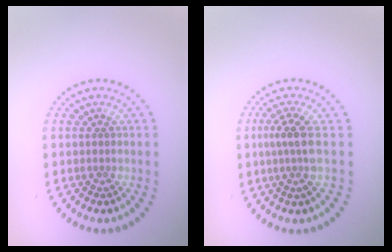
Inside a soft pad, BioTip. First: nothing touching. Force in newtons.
{"total": 2.7, "press": 2.0, "slide": 1.8}